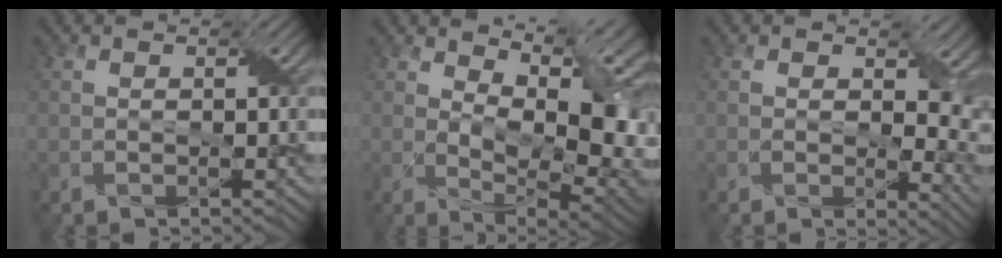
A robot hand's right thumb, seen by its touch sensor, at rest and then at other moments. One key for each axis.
{"total": 11.8, "fx": 4.0, "fy": 5.0, "fz": 10.0, "tx": -0.172, "ty": -0.003, "tz": 0.066}
{"total": 7.9, "fx": 1.5, "fy": 4.5, "fz": 6.3, "tx": -0.086, "ty": -0.017, "tz": 0.027}